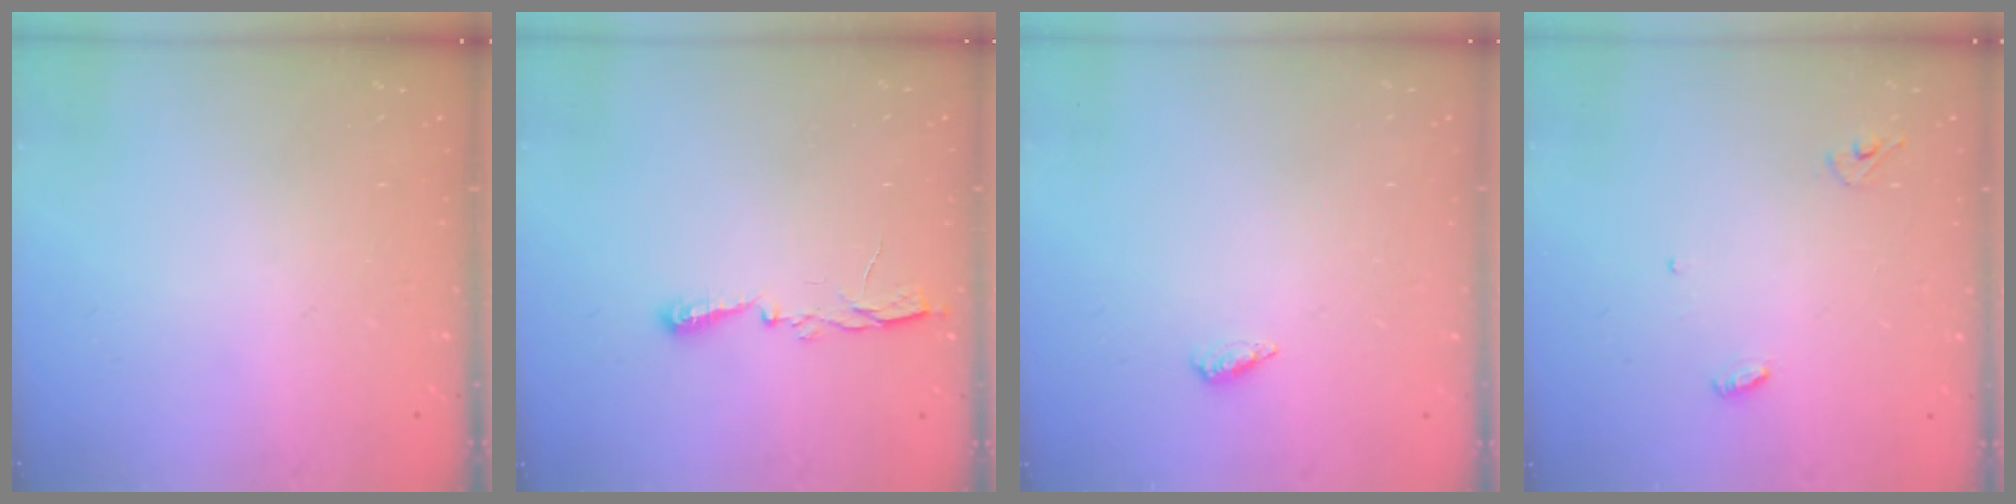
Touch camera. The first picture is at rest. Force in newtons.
{"total": 5.2, "press": 5.1, "slide": 0.8}
{"total": 2.6, "press": 2.2, "slide": 1.3}
{"total": 3.7, "press": 3.6, "slide": 0.3}